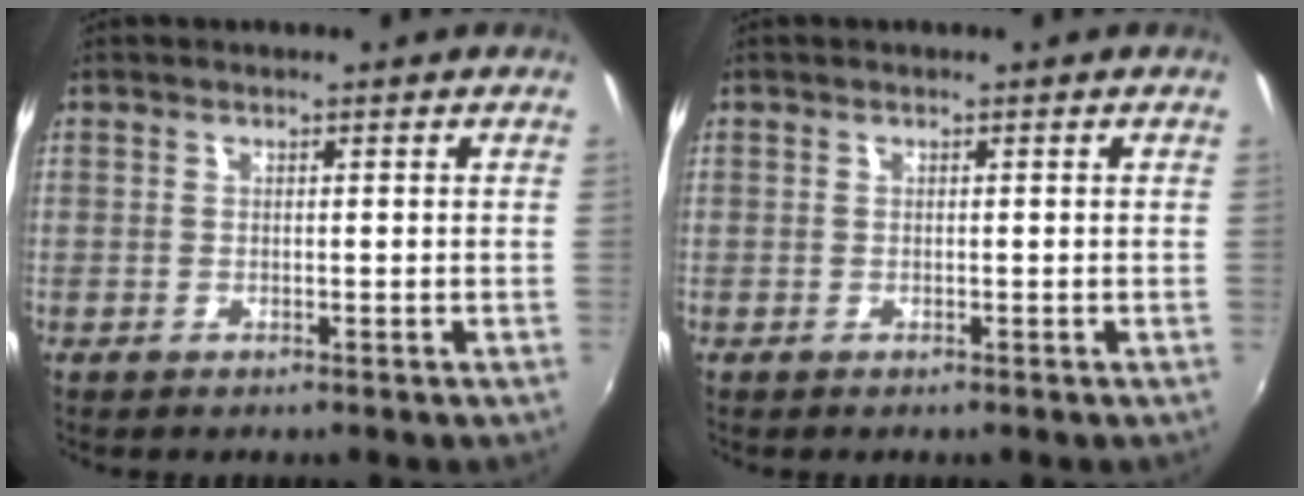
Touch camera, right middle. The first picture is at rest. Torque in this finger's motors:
{"motor_torque": [0.07, -0.23, -0.07, 0.00]}